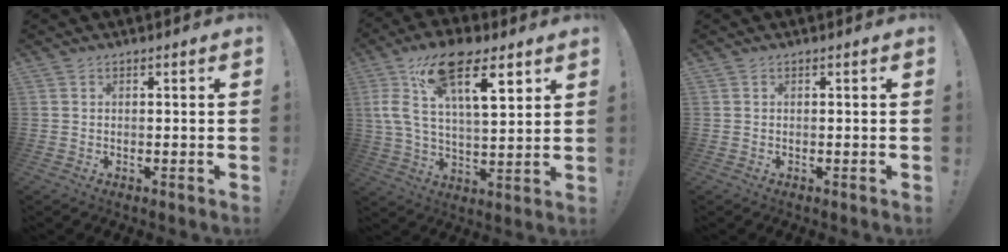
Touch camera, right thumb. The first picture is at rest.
{"total": 20.1, "force": [10.0, 7.8, 15.6], "torque": [-0.285, -0.037, 0.164]}
{"total": 0.0}